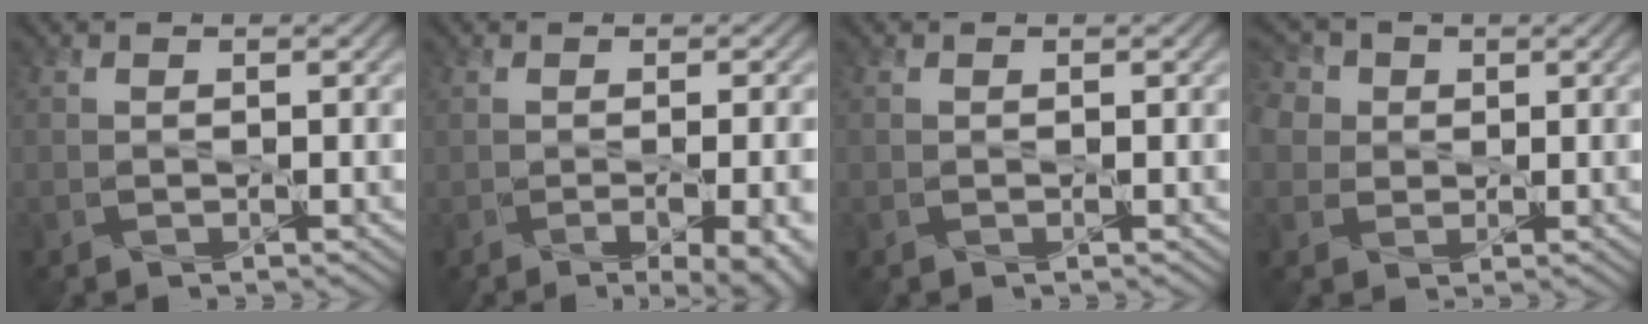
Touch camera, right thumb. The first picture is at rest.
{"total": 8.1, "force": [-3.4, 3.0, 6.7], "torque": [-0.077, -0.011, -0.019]}
{"total": 0.0}
{"total": 6.3, "force": [2.2, 5.2, 2.9], "torque": [-0.098, 0.020, 0.030]}